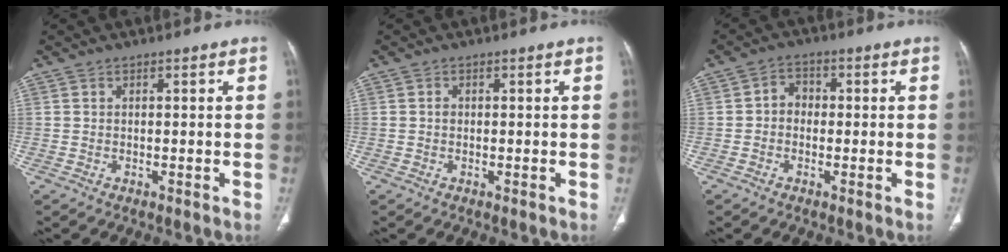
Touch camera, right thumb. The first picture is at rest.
{"total": 0.8, "force": [-0.1, 0.7, 0.4], "torque": [-0.005, 0.003, -0.004]}
{"total": 3.4, "force": [-0.4, 2.9, 1.8], "torque": [-0.011, 0.016, -0.017]}